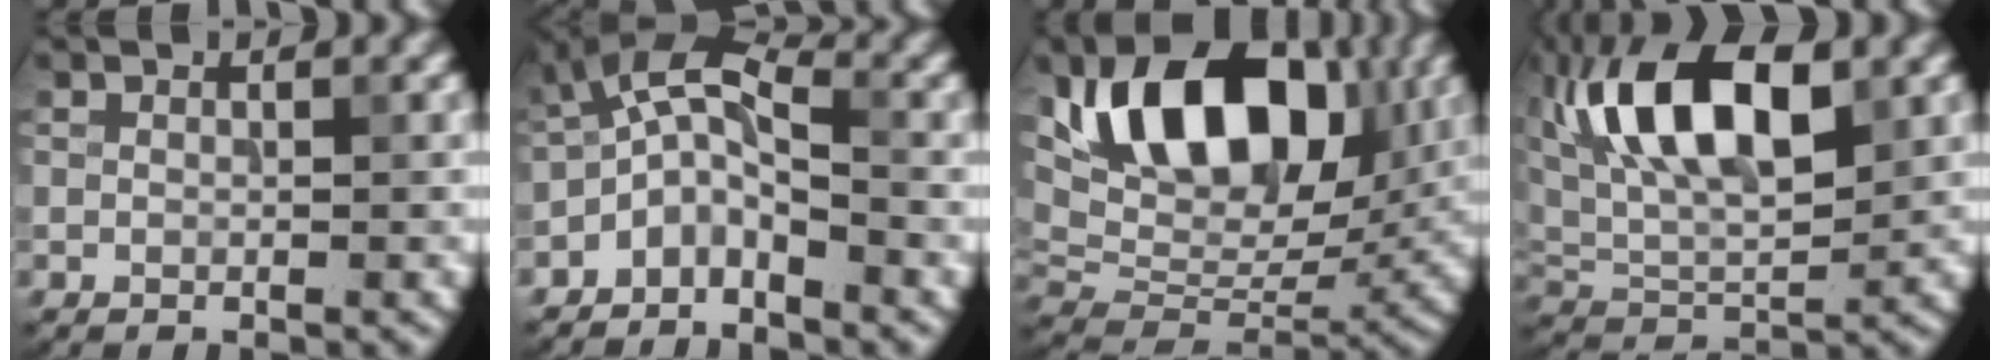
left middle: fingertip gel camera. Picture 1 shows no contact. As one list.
[{"total": 4.5, "force": [-2.3, 2.0, 3.2], "torque": [-0.059, 0.010, -0.053]}, {"total": 13.5, "force": [4.7, 8.1, 9.8], "torque": [-0.148, 0.005, 0.078]}, {"total": 10.6, "force": [4.0, 5.0, 8.4], "torque": [-0.153, 0.011, 0.067]}]